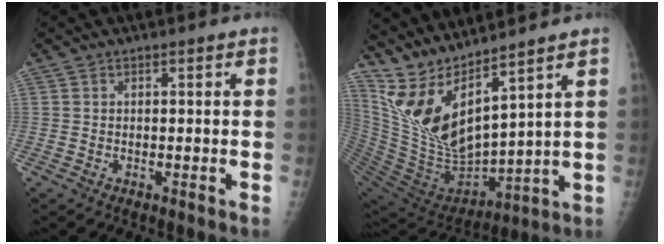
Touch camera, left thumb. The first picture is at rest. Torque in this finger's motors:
{"motor_torque": [0.98, -0.49, 1.10, -1.04, 0.16]}